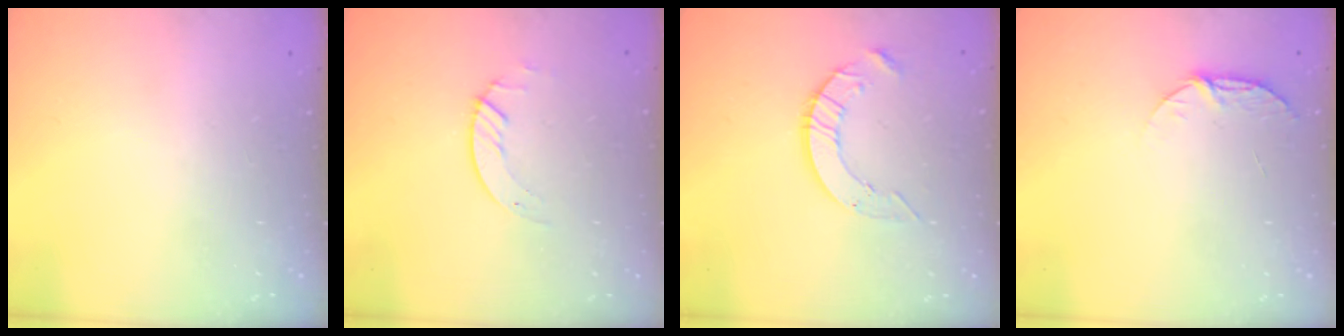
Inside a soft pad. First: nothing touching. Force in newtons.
{"total": 1.2, "press": 1.1, "slide": 0.2}
{"total": 7.0, "press": 7.0, "slide": 0.4}
{"total": 5.6, "press": 5.6, "slide": 0.6}